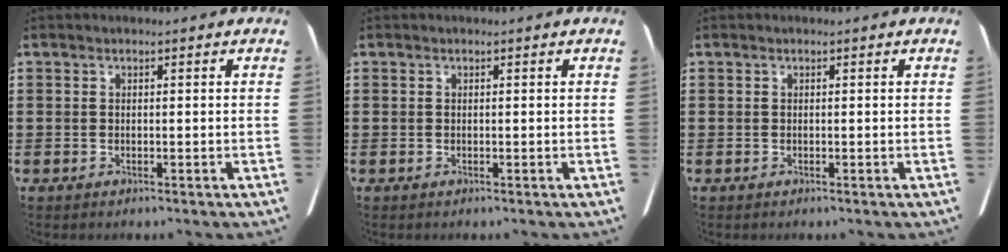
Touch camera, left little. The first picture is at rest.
{"total": 0.0}
{"total": 0.0}